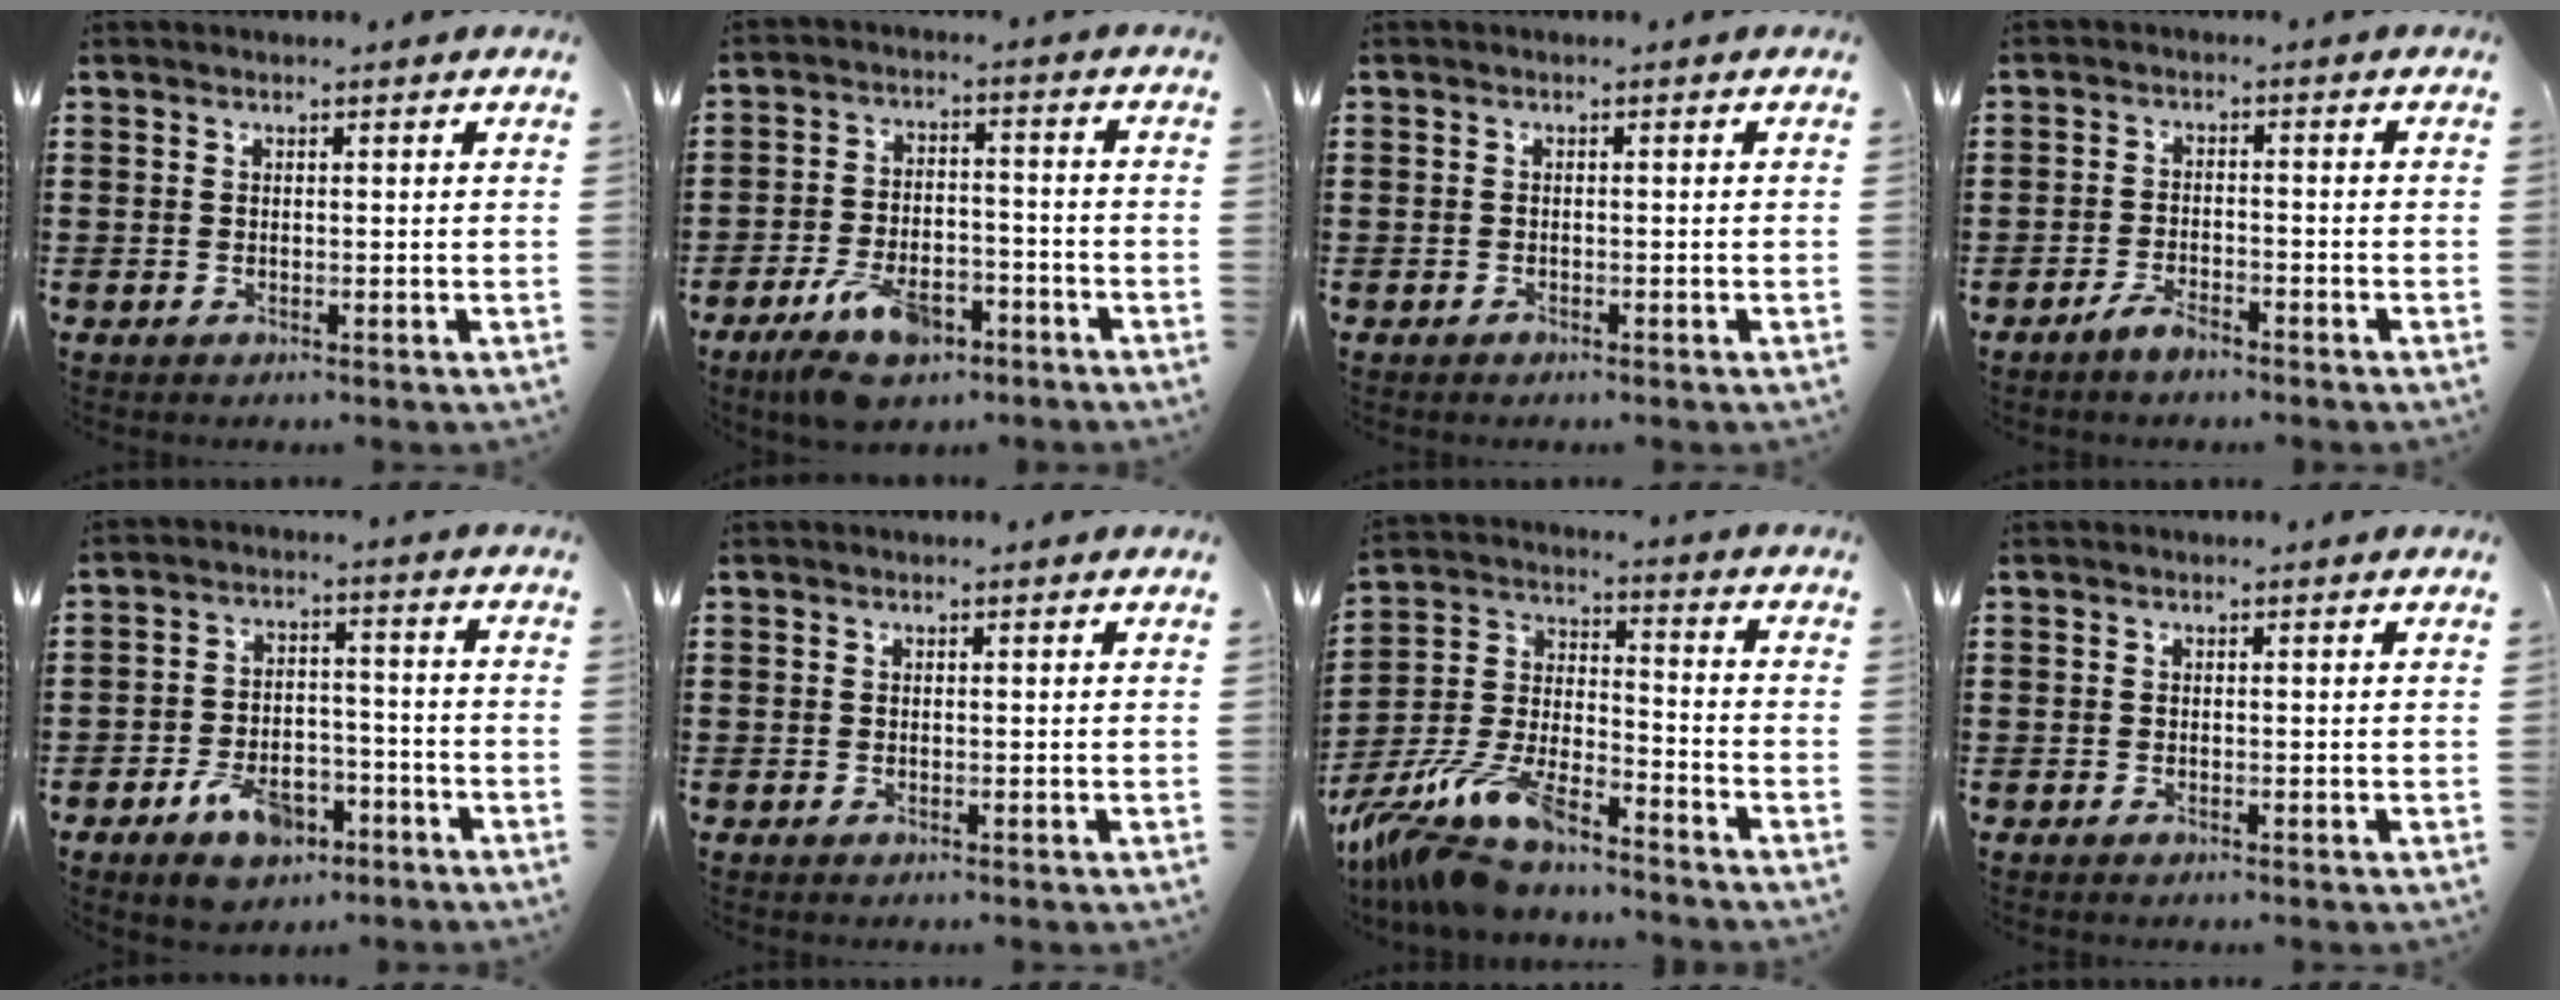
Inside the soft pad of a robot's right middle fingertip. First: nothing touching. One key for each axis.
{"total": 8.5, "fx": -6.1, "fy": 3.6, "fz": 4.6, "tx": -0.086, "ty": 0.011, "tz": -0.112}
{"total": 0.6, "fx": -0.5, "fy": 0.3, "fz": 0.0, "tx": 0.000, "ty": 0.003, "tz": -0.011}
{"total": 2.9, "fx": -2.5, "fy": 0.8, "fz": 1.1, "tx": -0.027, "ty": 0.004, "tz": -0.051}
{"total": 7.2, "fx": -4.9, "fy": 3.8, "fz": 3.6, "tx": -0.052, "ty": 0.021, "tz": -0.091}
{"total": 0.0}
{"total": 11.7, "fx": -10.1, "fy": 2.6, "fz": 5.3, "tx": -0.118, "ty": 0.013, "tz": -0.203}
{"total": 0.0}